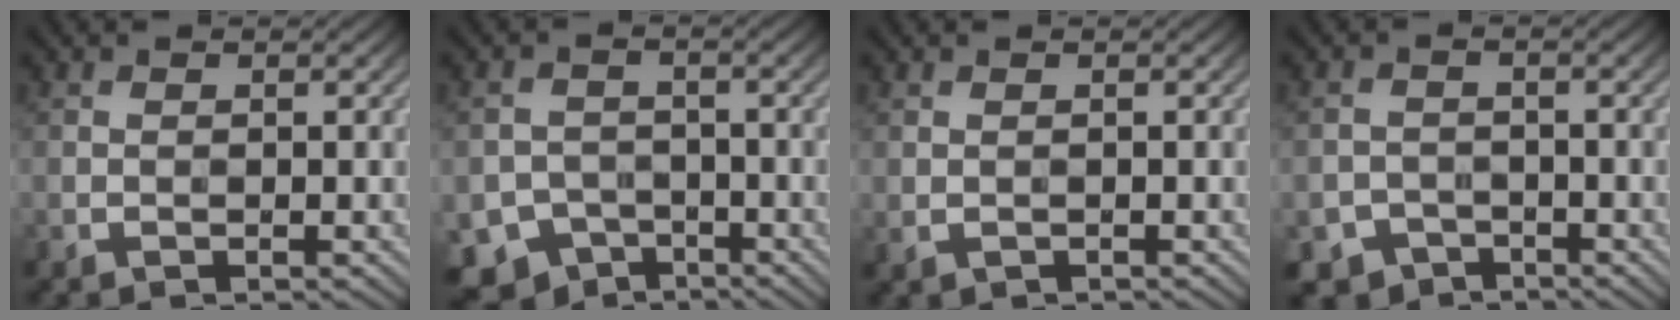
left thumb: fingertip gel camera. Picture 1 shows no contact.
{"total": 8.7, "force": [-5.9, 6.0, 2.2], "torque": [-0.042, -0.020, -0.090]}
{"total": 0.7, "force": [-0.2, 0.6, 0.4], "torque": [-0.009, -0.003, -0.003]}
{"total": 3.5, "force": [-2.6, 2.2, 0.4], "torque": [-0.003, -0.003, -0.047]}